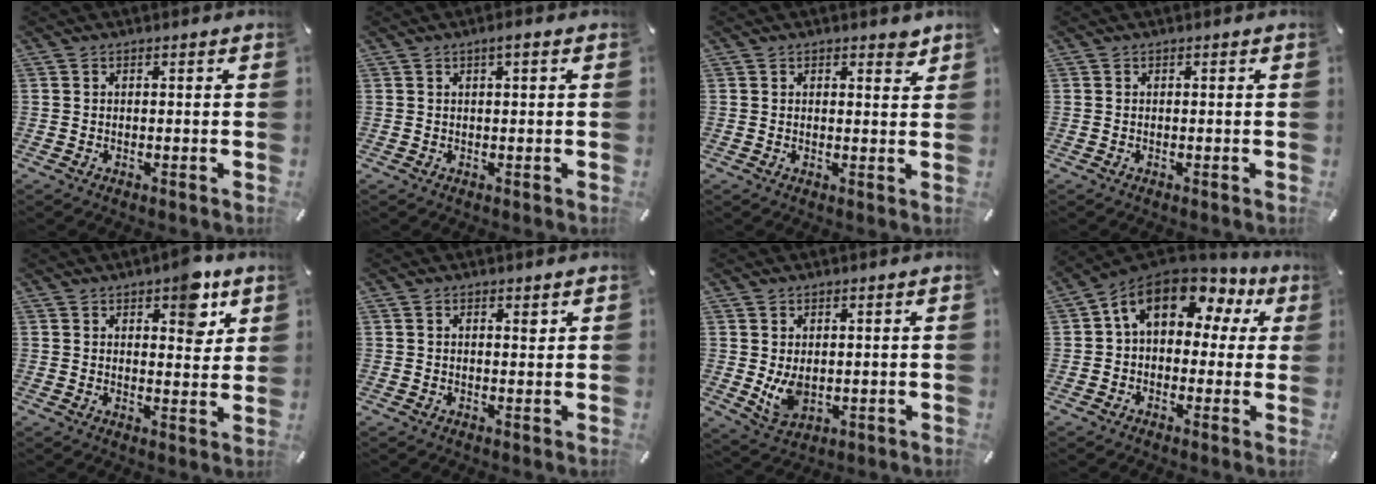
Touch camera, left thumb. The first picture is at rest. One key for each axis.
{"total": 1.9, "fx": 0.7, "fy": 0.3, "fz": 1.7, "tx": -0.033, "ty": 0.001, "tz": 0.010}
{"total": 2.3, "fx": 1.7, "fy": 1.2, "fz": 1.0, "tx": 0.001, "ty": -0.010, "tz": 0.025}
{"total": 0.0}
{"total": 8.6, "fx": 5.2, "fy": 4.4, "fz": 5.2, "tx": -0.044, "ty": -0.032, "tz": 0.082}
{"total": 1.5, "fx": 1.0, "fy": 0.6, "fz": 1.0, "tx": -0.012, "ty": -0.004, "tz": 0.016}
{"total": 5.6, "fx": 1.1, "fy": 4.0, "fz": 3.8, "tx": -0.089, "ty": -0.011, "tz": 0.020}
{"total": 13.3, "fx": 5.9, "fy": 8.3, "fz": 8.6, "tx": -0.144, "ty": -0.022, "tz": 0.105}